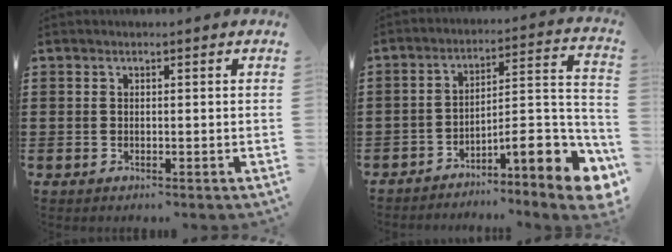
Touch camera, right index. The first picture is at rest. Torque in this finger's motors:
{"motor_torque": [0.08, -0.02, 0.40, 0.01]}